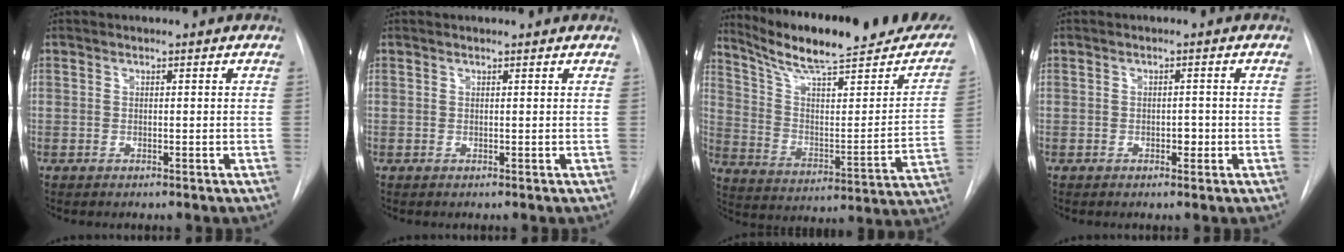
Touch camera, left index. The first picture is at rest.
{"total": 1.2, "force": [1.2, 0.1, 0.2], "torque": [-0.011, 0.009, 0.015]}
{"total": 26.0, "force": [21.8, 4.0, 13.6], "torque": [-0.206, -0.038, 0.306]}
{"total": 1.4, "force": [-0.4, 0.9, 1.0], "torque": [-0.014, 0.002, -0.005]}